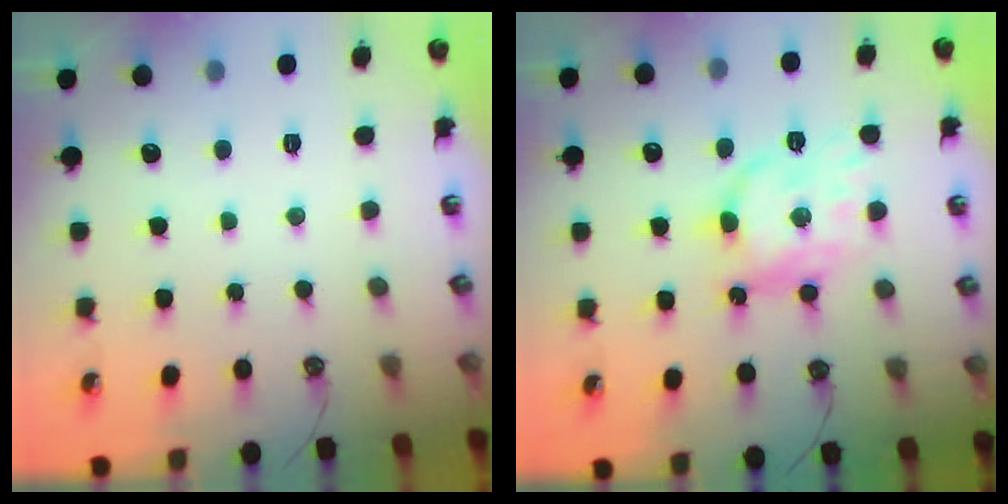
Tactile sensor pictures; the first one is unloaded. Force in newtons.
{"total": 13.9, "press": 13.9, "slide": 0.7}